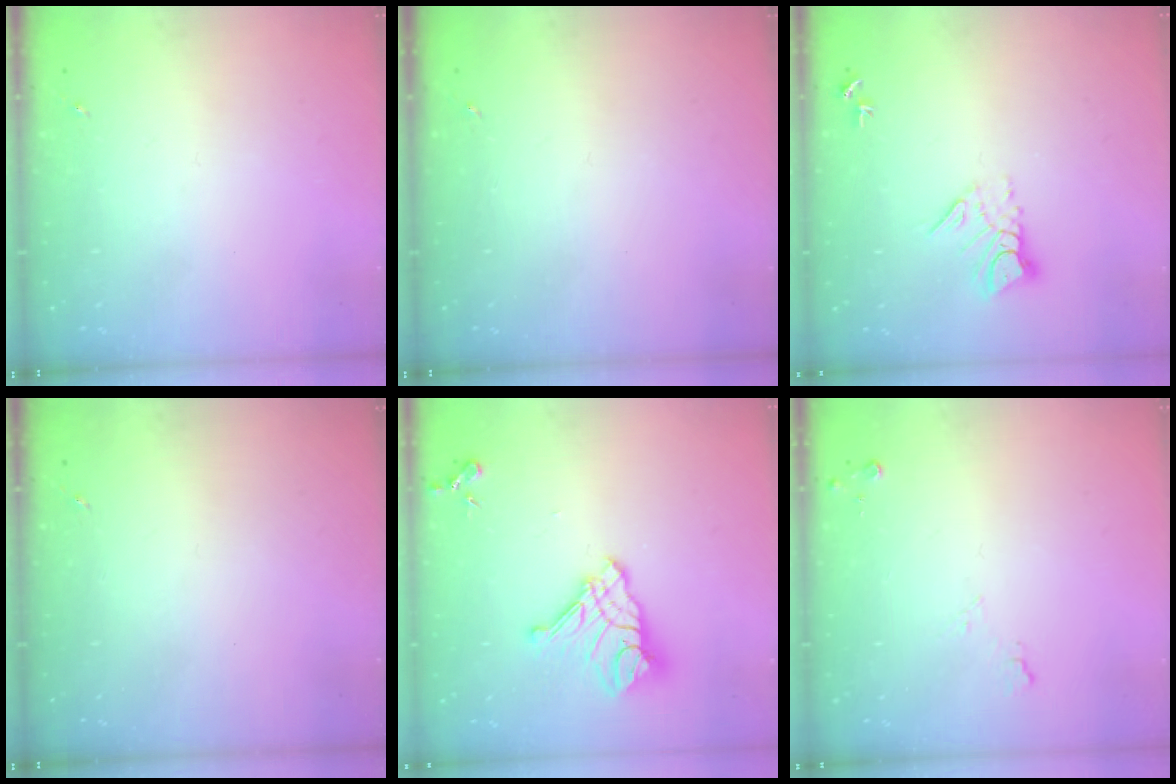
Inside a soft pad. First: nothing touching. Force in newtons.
{"total": 0.0}
{"total": 8.3, "press": 8.3, "slide": 0.8}
{"total": 0.0}
{"total": 14.4, "press": 14.3, "slide": 1.9}
{"total": 5.2, "press": 5.2, "slide": 0.7}